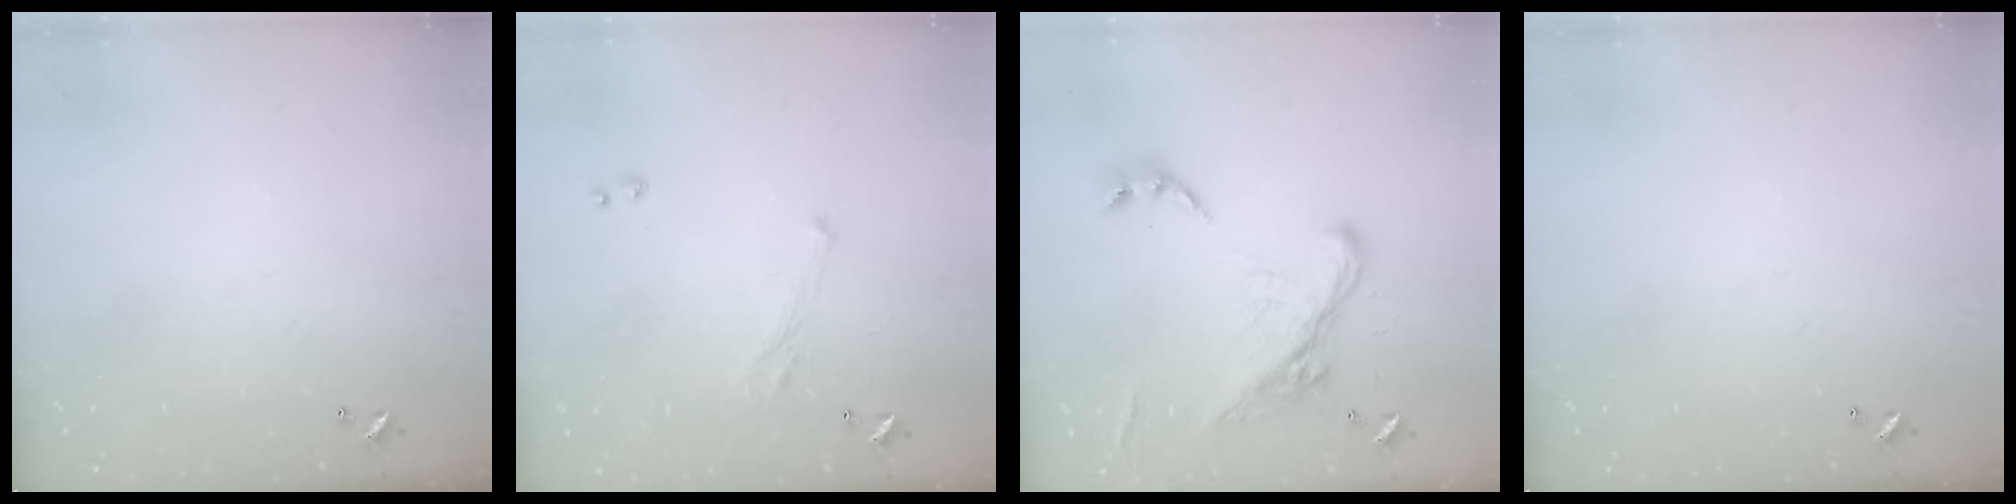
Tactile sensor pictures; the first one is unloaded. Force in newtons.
{"total": 0.7, "press": 0.0, "slide": 0.7}
{"total": 8.5, "press": 8.3, "slide": 1.7}
{"total": 0.0}